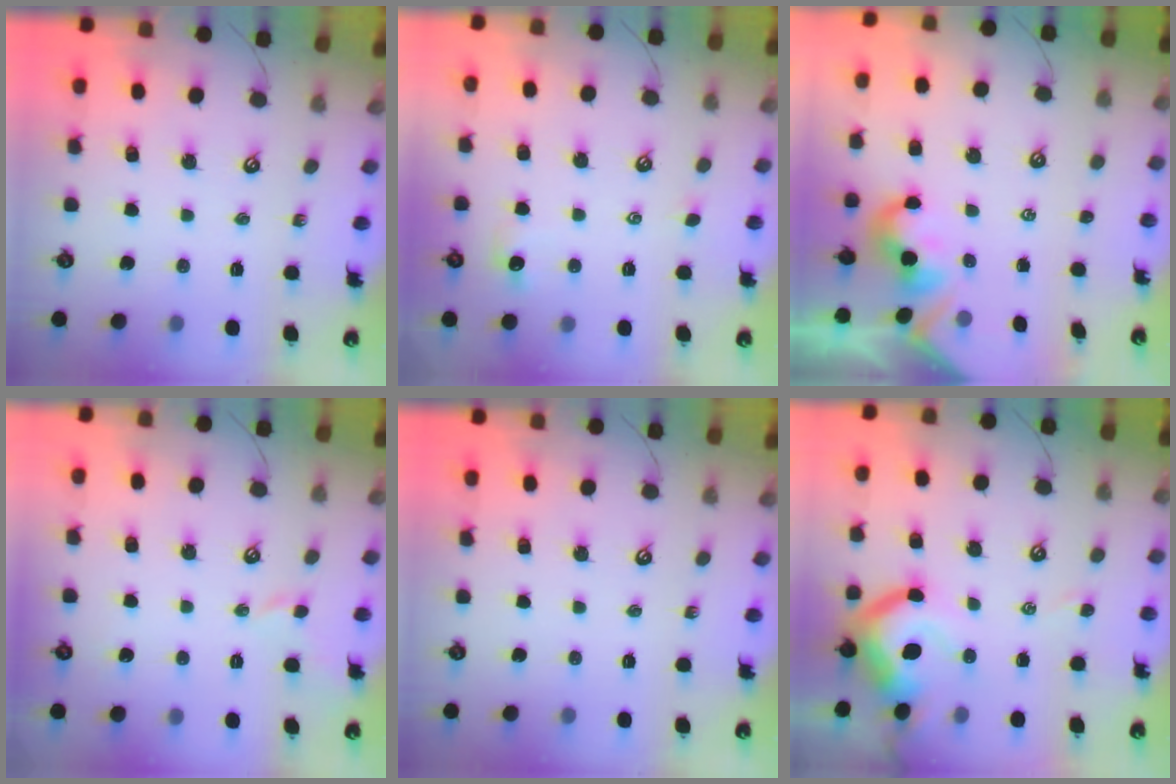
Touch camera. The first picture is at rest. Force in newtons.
{"total": 0.6, "press": 0.1, "slide": 0.6}
{"total": 2.1, "press": 2.1, "slide": 0.4}
{"total": 0.8, "press": 0.8, "slide": 0.1}
{"total": 0.0}
{"total": 11.1, "press": 11.0, "slide": 1.4}